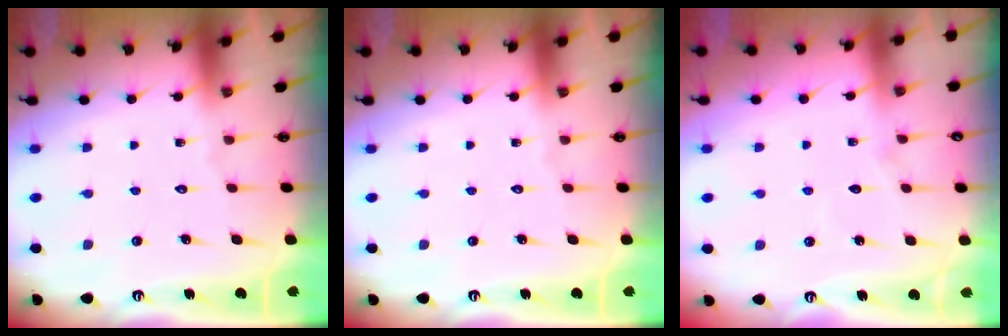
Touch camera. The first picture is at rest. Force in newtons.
{"total": 0.0}
{"total": 5.9, "press": 5.9, "slide": 0.6}